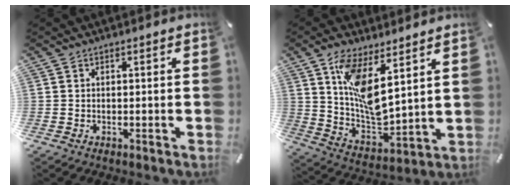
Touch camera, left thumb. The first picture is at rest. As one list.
[{"total": 13.1, "force": [7.5, 5.2, 9.3], "torque": [-0.194, -0.046, 0.135]}]